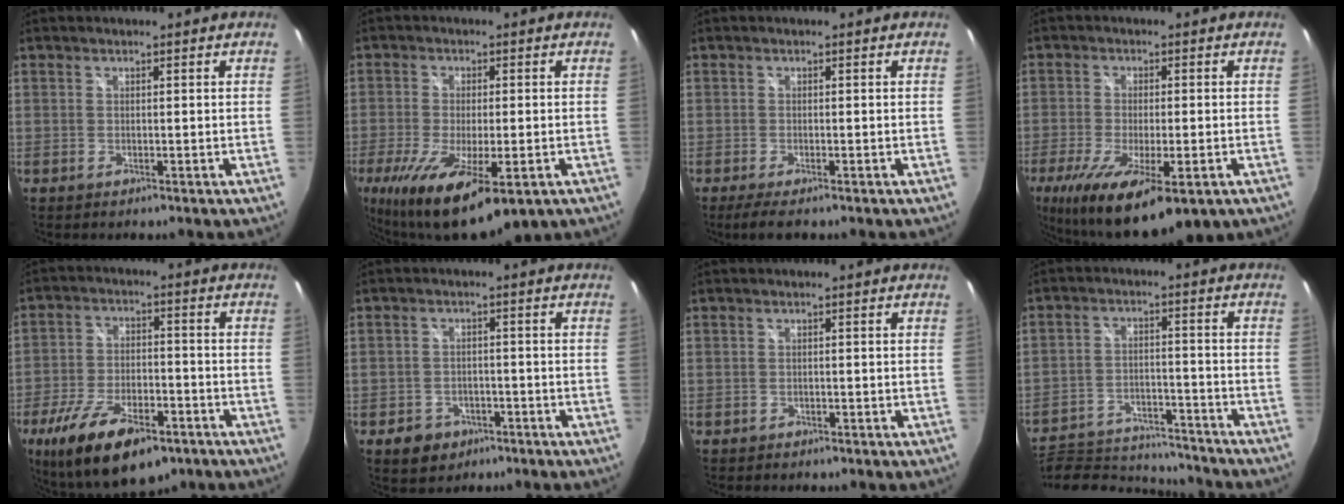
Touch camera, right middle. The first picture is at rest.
{"total": 17.4, "force": [-9.4, 5.8, 13.5], "torque": [-0.274, -0.073, -0.149]}
{"total": 3.5, "force": [-2.5, 0.6, 2.3], "torque": [-0.046, -0.017, -0.042]}
{"total": 18.2, "force": [-10.4, 6.0, 13.7], "torque": [-0.272, -0.071, -0.161]}
{"total": 18.2, "force": [-11.2, 7.7, 12.1], "torque": [-0.242, -0.034, -0.181]}
{"total": 6.0, "force": [-3.3, 4.7, 1.8], "torque": [-0.051, 0.008, -0.040]}
{"total": 1.3, "force": [-0.8, 1.0, 0.3], "torque": [-0.010, -0.002, -0.009]}
{"total": 13.6, "force": [-12.8, 3.9, 2.6], "torque": [-0.066, 0.010, -0.188]}